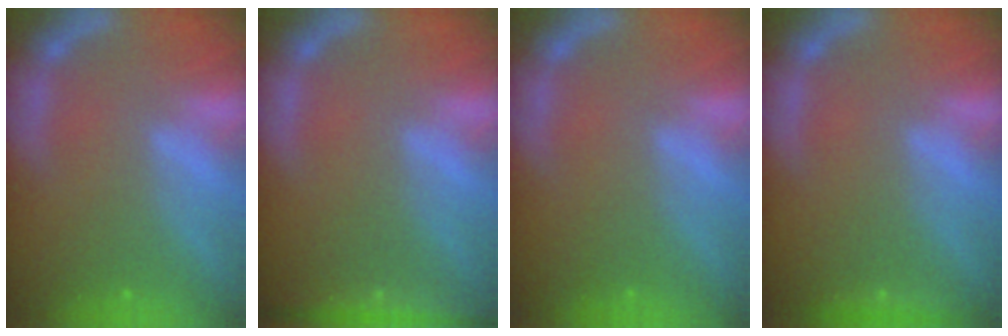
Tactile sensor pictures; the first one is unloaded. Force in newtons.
{"total": 5.0}
{"total": 0.0}
{"total": 1.4}